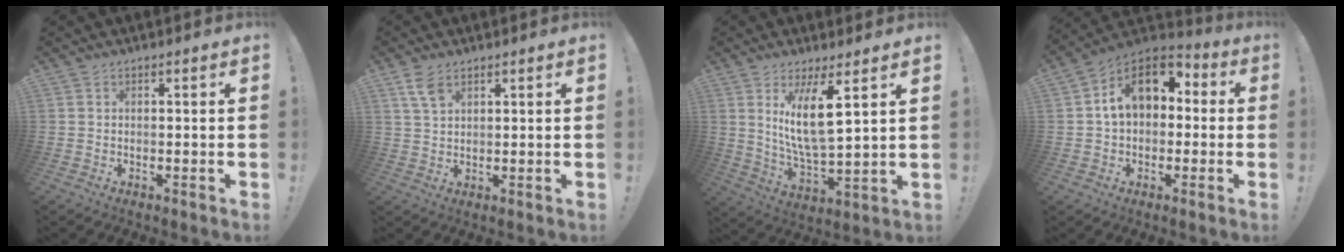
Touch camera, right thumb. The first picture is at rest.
{"total": 4.8, "force": [2.9, 2.4, 3.0], "torque": [-0.049, -0.014, 0.054]}
{"total": 13.4, "force": [6.0, 3.3, 11.5], "torque": [-0.210, -0.034, 0.093]}
{"total": 14.2, "force": [4.1, 9.6, 9.6], "torque": [-0.141, 0.005, 0.076]}